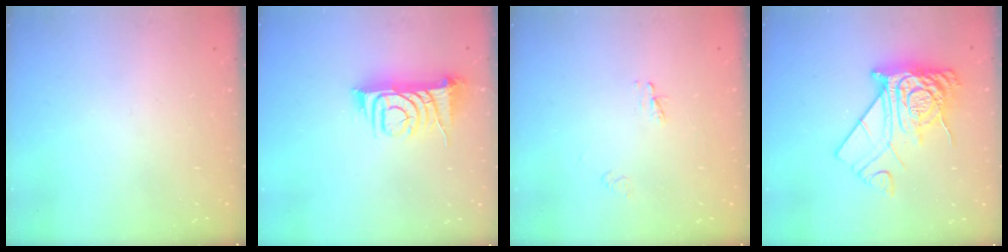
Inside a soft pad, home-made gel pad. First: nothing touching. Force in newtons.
{"total": 9.7, "press": 9.6, "slide": 1.2}
{"total": 2.3, "press": 2.2, "slide": 0.2}
{"total": 15.6, "press": 15.5, "slide": 1.9}